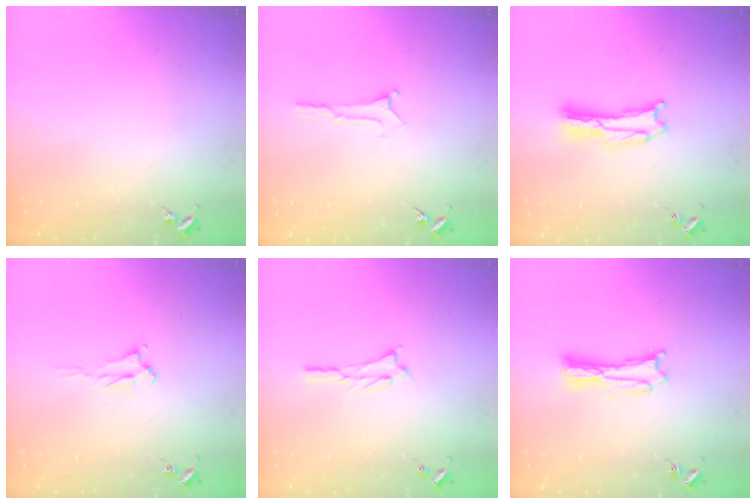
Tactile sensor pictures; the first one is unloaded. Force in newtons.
{"total": 0.0}
{"total": 1.4, "press": 1.4, "slide": 0.0}
{"total": 2.2, "press": 2.2, "slide": 0.4}
{"total": 0.8, "press": 0.8, "slide": 0.2}
{"total": 1.2, "press": 1.2, "slide": 0.2}